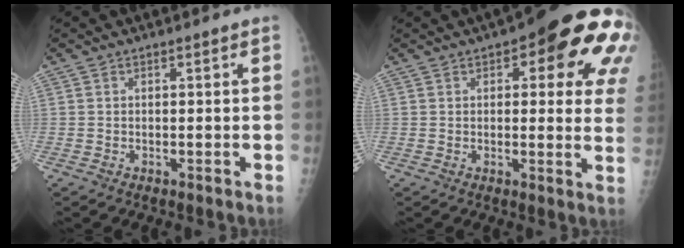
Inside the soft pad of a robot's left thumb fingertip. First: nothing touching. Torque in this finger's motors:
{"motor_torque": [0.55, 0.48, 1.81, -0.96, 0.12]}